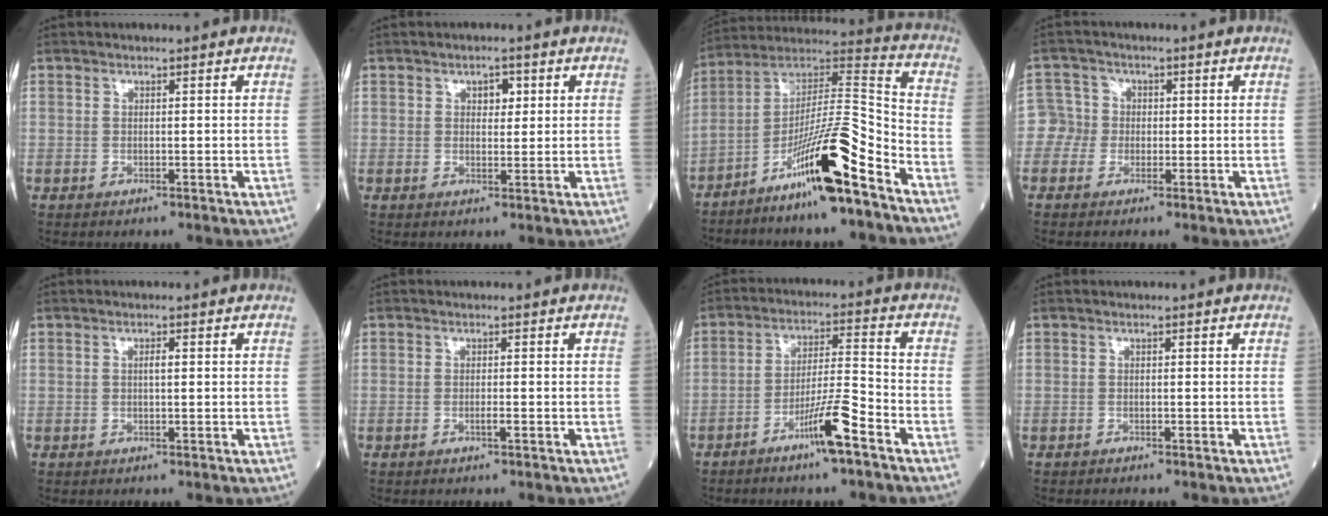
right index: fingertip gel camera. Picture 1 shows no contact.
{"total": 2.3, "force": [0.9, 1.4, 1.7], "torque": [-0.020, 0.004, 0.013]}
{"total": 16.6, "force": [-9.8, 1.0, 13.4], "torque": [-0.245, 0.006, -0.168]}
{"total": 3.4, "force": [-0.8, 3.3, -0.1], "torque": [0.013, 0.017, -0.022]}
{"total": 0.9, "force": [0.1, 0.1, 0.9], "torque": [-0.016, 0.002, 0.001]}
{"total": 0.8, "force": [-0.4, -0.1, 0.7], "torque": [-0.015, 0.001, -0.007]}
{"total": 8.1, "force": [-5.0, -0.1, 6.4], "torque": [-0.117, 0.000, -0.090]}
{"total": 0.8, "force": [-0.8, 0.1, 0.4], "torque": [-0.005, 0.000, -0.010]}